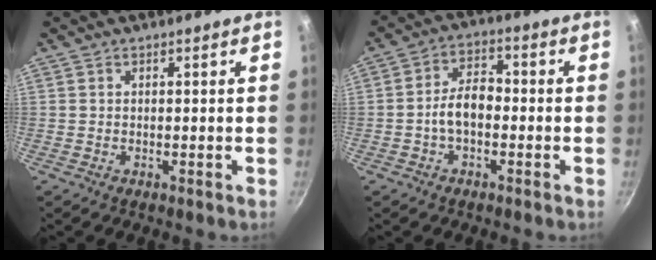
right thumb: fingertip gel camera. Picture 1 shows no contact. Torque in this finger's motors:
{"motor_torque": [-0.01, -0.07, 0.66, 0.16, 0.03]}